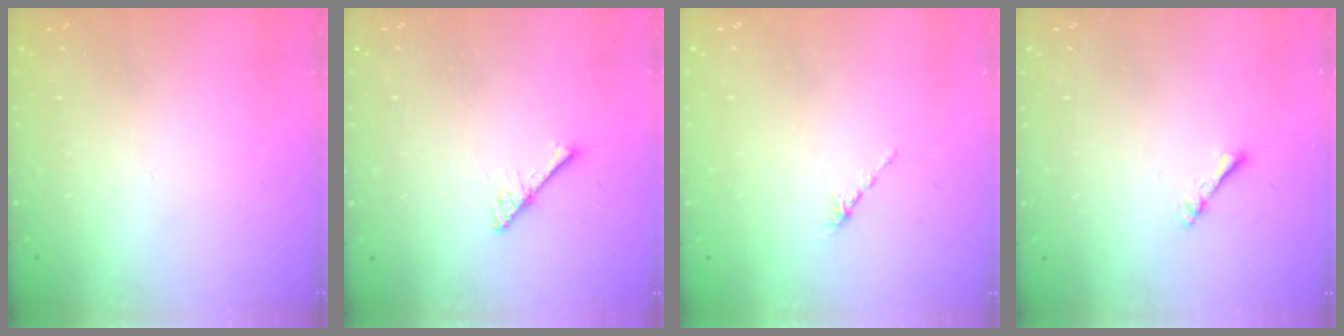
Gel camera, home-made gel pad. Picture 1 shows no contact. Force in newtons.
{"total": 4.2, "press": 4.2, "slide": 0.4}
{"total": 0.0}
{"total": 1.1, "press": 1.1, "slide": 0.2}